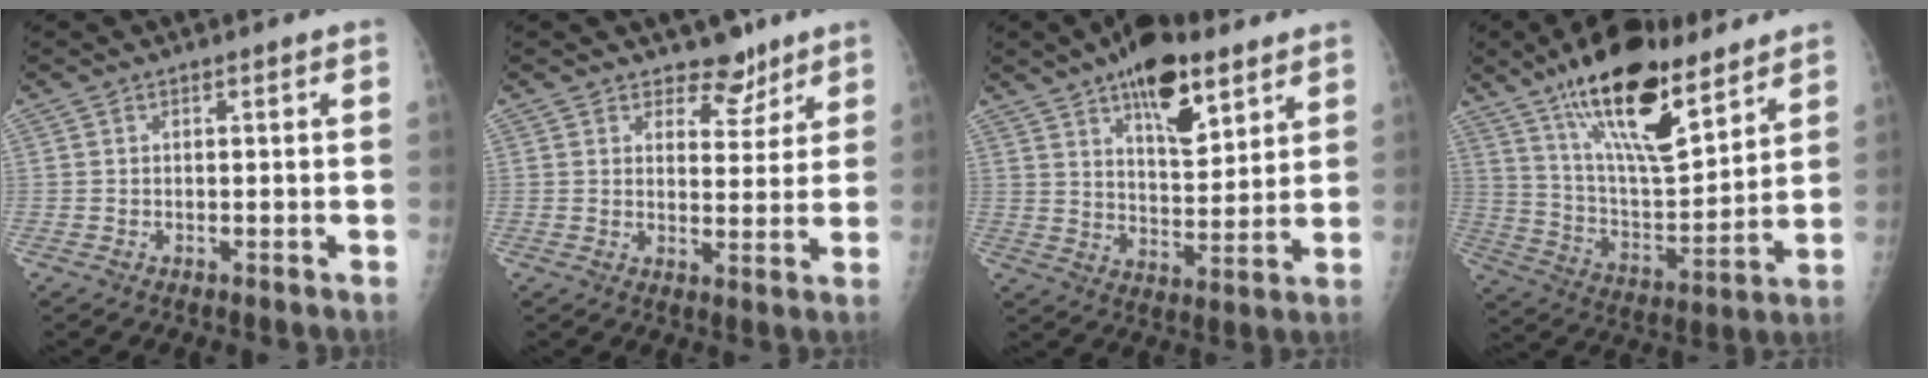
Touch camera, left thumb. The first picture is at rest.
{"total": 5.4, "force": [4.2, 3.2, 1.0], "torque": [0.021, -0.029, 0.062]}
{"total": 14.2, "force": [8.5, 6.2, 9.6], "torque": [-0.111, -0.044, 0.134]}
{"total": 22.6, "force": [14.8, 7.9, 15.1], "torque": [-0.221, -0.070, 0.257]}